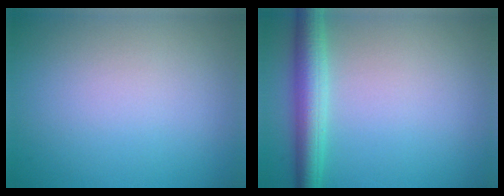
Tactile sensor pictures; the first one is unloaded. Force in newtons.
{"total": 4.1, "press": 4.1, "slide": 0.1}